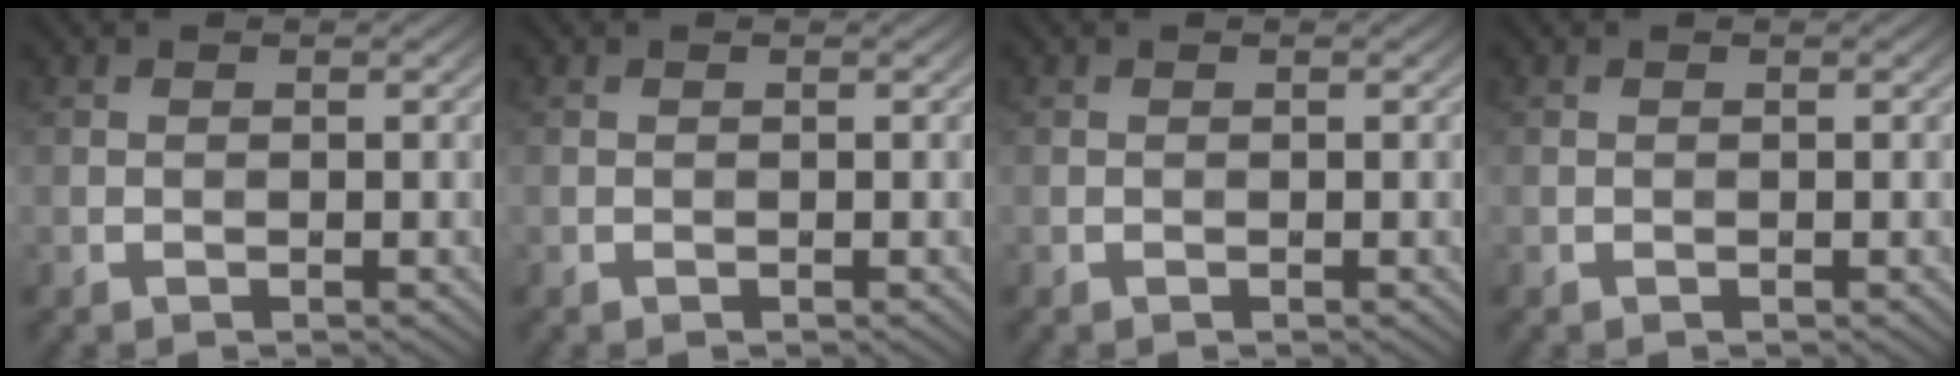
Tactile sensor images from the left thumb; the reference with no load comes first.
{"total": 0.0}
{"total": 0.0}
{"total": 0.0}